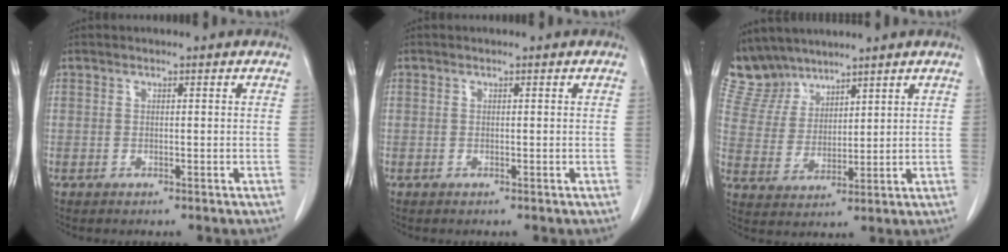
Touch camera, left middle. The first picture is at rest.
{"total": 0.0}
{"total": 7.4, "force": [6.9, 2.8, 0.2], "torque": [-0.014, 0.009, 0.153]}